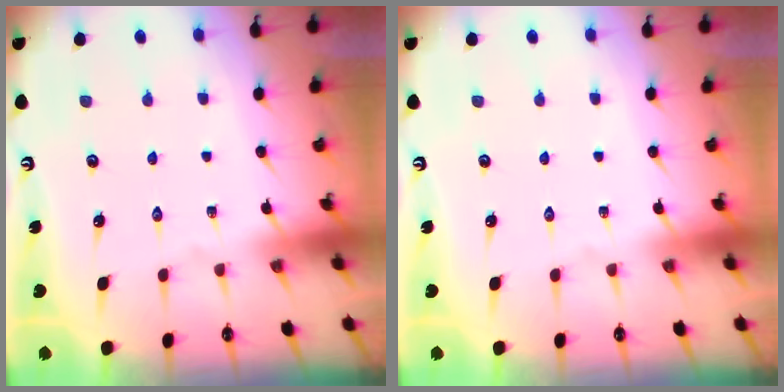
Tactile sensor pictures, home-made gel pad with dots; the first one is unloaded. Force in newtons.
{"total": 0.0}